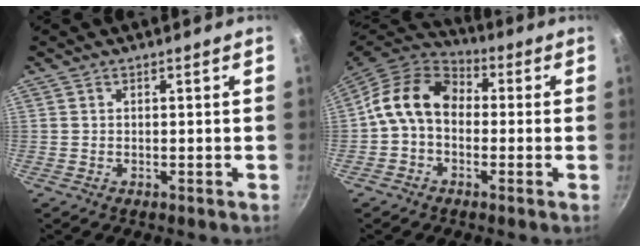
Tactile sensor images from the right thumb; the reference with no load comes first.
{"total": 12.0, "force": [0.0, 9.2, 7.8], "torque": [-0.117, 0.036, -0.023]}